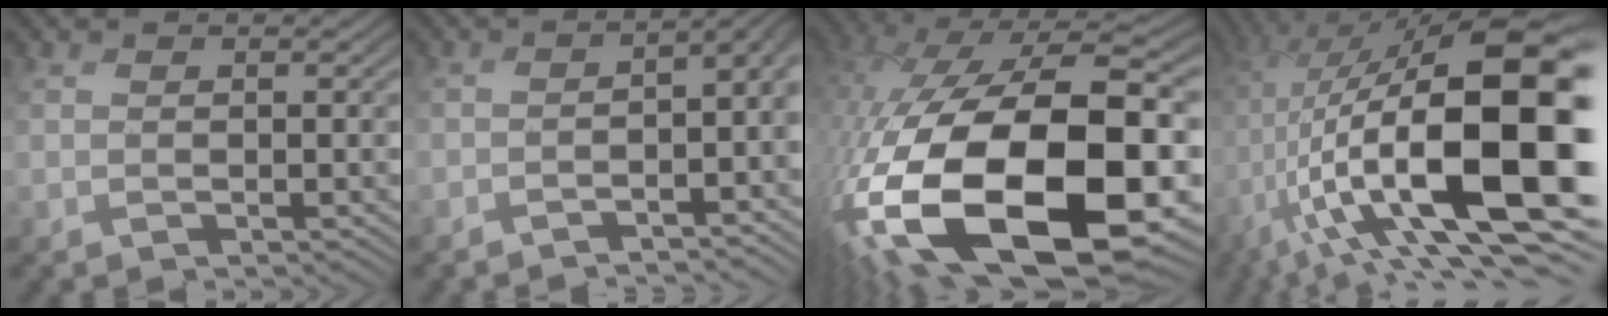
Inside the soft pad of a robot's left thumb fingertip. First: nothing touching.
{"total": 5.4, "force": [-2.4, 1.3, 4.6], "torque": [-0.049, -0.007, -0.040]}
{"total": 21.5, "force": [-7.0, 11.1, 17.0], "torque": [-0.387, -0.071, -0.088]}
{"total": 19.7, "force": [-2.4, 8.3, 17.7], "torque": [-0.323, -0.009, -0.043]}